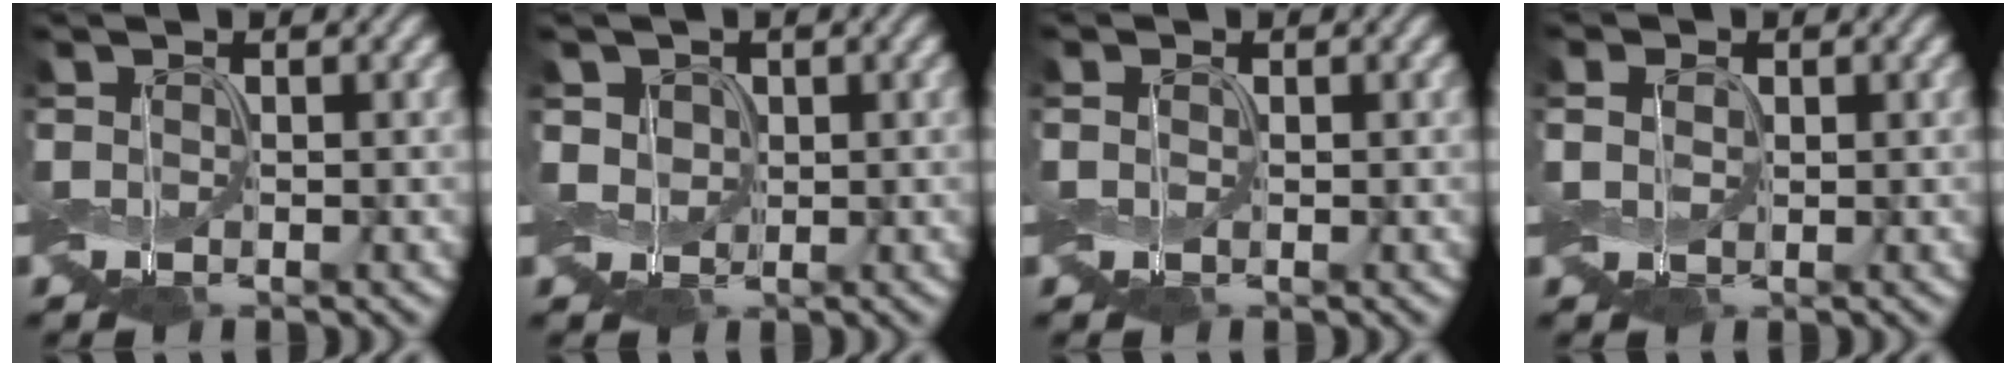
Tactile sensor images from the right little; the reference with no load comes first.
{"total": 1.9, "force": [0.0, 1.8, 0.8], "torque": [-0.020, 0.001, -0.009]}
{"total": 0.5, "force": [0.0, 0.4, 0.3], "torque": [-0.009, 0.001, -0.002]}
{"total": 1.5, "force": [0.0, 1.2, 0.9], "torque": [-0.021, 0.002, -0.005]}